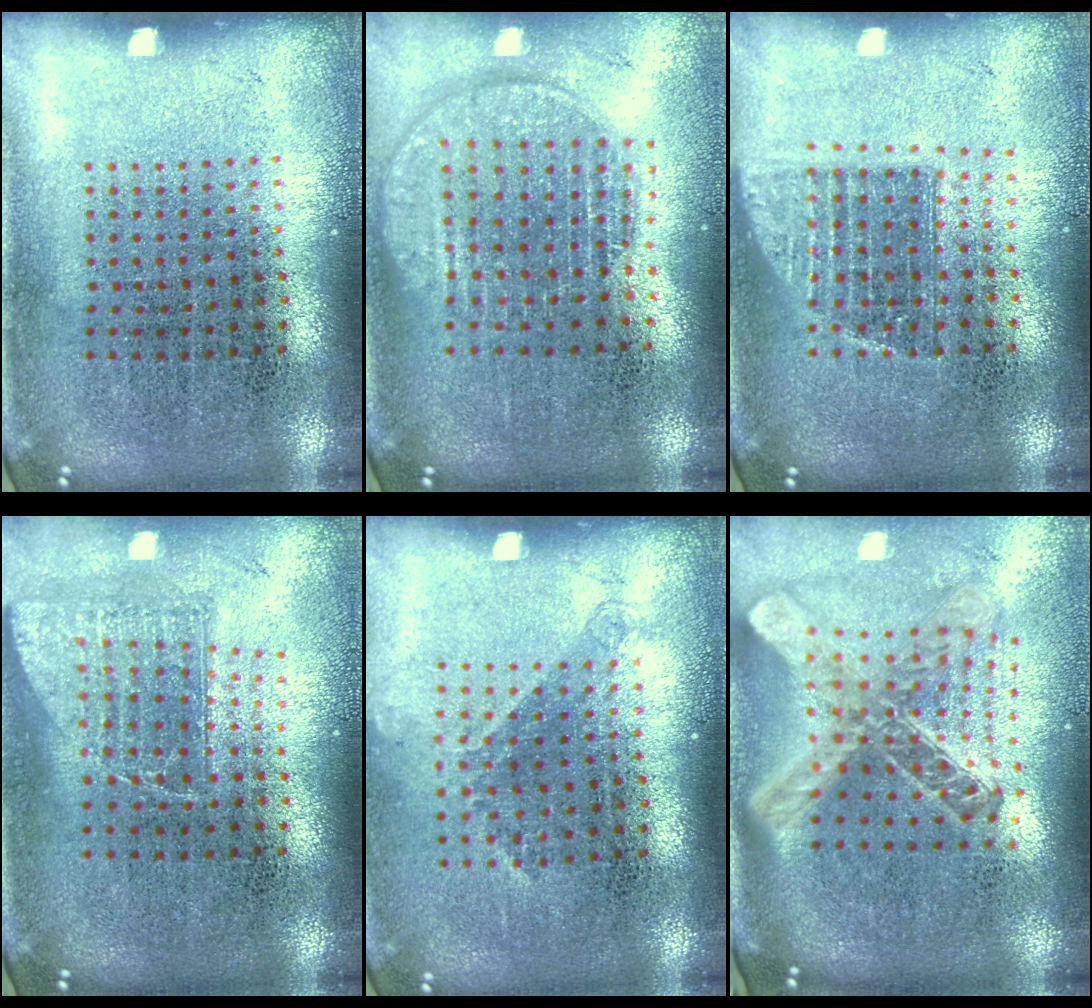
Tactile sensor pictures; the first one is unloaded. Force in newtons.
{"total": 1.8, "press": 1.6, "slide": 0.9}
{"total": 1.3, "press": 1.1, "slide": 0.7}
{"total": 1.3, "press": 1.0, "slide": 0.8}
{"total": 1.2, "press": 0.9, "slide": 0.8}
{"total": 2.7, "press": 2.0, "slide": 1.9}